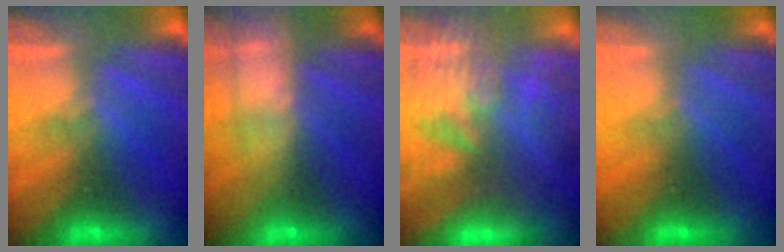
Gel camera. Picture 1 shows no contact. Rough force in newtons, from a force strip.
{"total": 5.8}
{"total": 7.3}
{"total": 3.3}